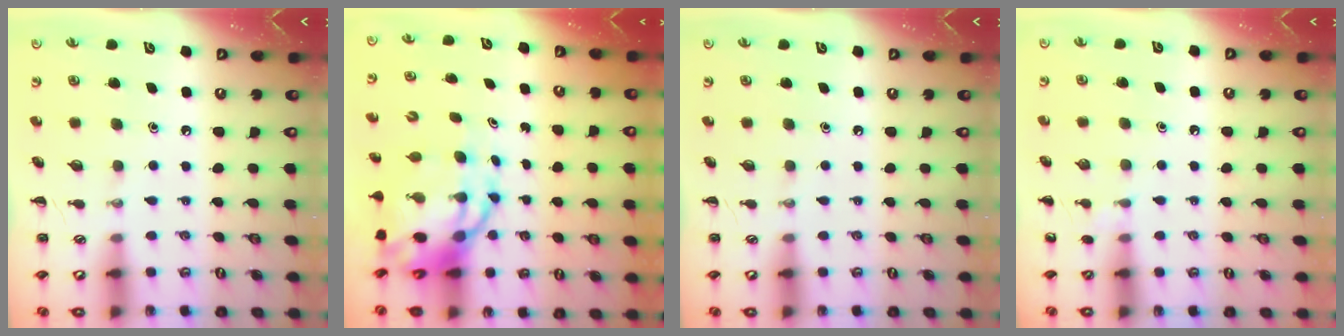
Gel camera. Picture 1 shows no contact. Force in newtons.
{"total": 10.5, "press": 10.1, "slide": 3.0}
{"total": 0.0}
{"total": 5.0, "press": 4.7, "slide": 1.6}